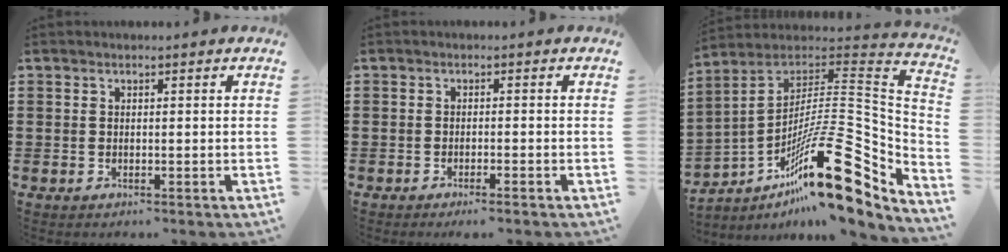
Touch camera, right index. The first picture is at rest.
{"total": 1.2, "force": [-0.9, -0.3, 0.6], "torque": [-0.011, -0.002, -0.018]}
{"total": 22.7, "force": [-11.1, 5.8, 19.0], "torque": [-0.325, 0.015, -0.195]}